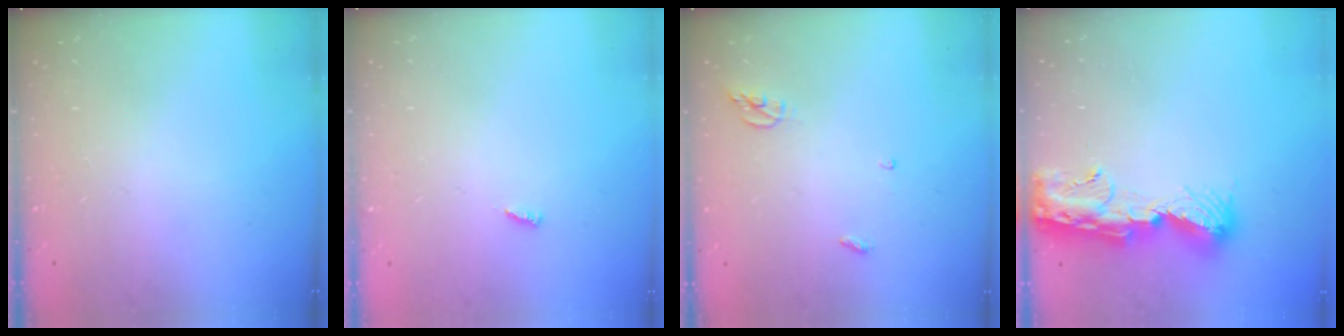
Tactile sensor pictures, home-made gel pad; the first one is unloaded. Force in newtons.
{"total": 3.0, "press": 3.0, "slide": 0.0}
{"total": 3.8, "press": 3.7, "slide": 0.2}
{"total": 13.0, "press": 12.9, "slide": 1.3}